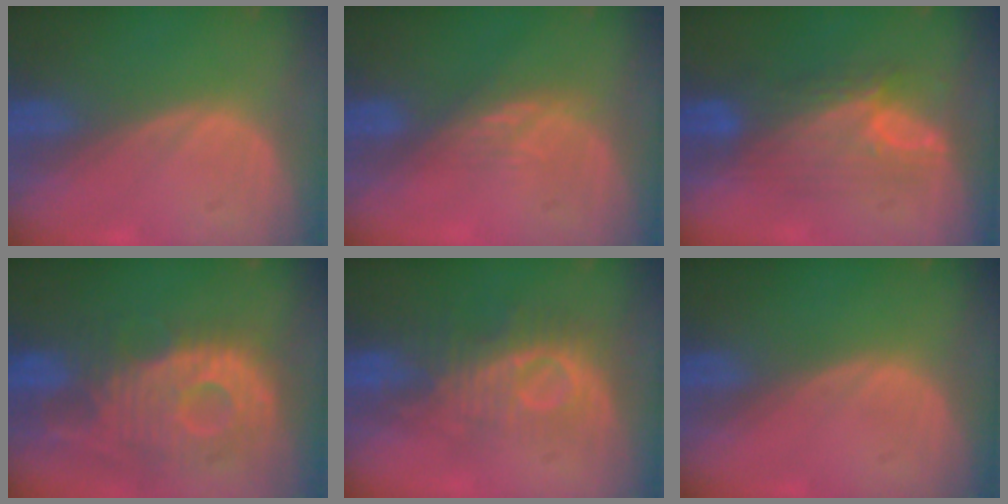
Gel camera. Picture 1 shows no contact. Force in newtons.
{"total": 3.0, "press": 2.6, "slide": 1.5}
{"total": 7.3, "press": 7.1, "slide": 1.3}
{"total": 12.2, "press": 10.8, "slide": 5.6}
{"total": 9.1, "press": 8.3, "slide": 3.7}
{"total": 0.0}